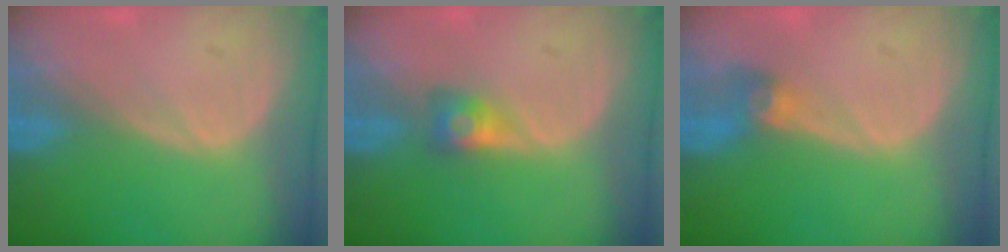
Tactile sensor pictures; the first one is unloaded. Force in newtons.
{"total": 2.8, "press": 2.4, "slide": 1.5}
{"total": 2.9, "press": 2.6, "slide": 1.4}